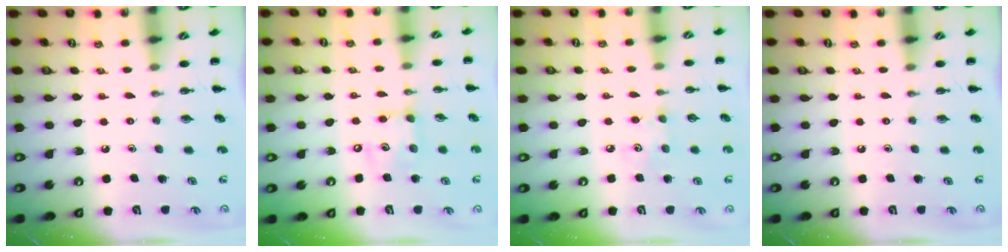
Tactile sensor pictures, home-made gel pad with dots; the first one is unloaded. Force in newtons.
{"total": 8.9, "press": 8.9, "slide": 0.9}
{"total": 3.8, "press": 3.7, "slide": 0.9}
{"total": 0.0}